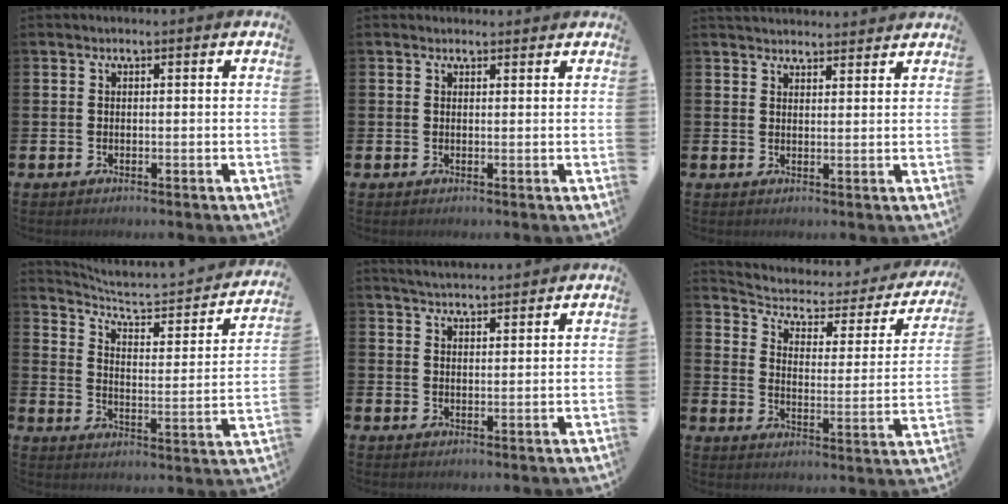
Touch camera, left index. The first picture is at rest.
{"total": 1.0, "force": [1.0, 0.4, 0.1], "torque": [0.007, 0.000, 0.016]}
{"total": 2.9, "force": [2.9, 0.4, -0.1], "torque": [-0.002, -0.014, 0.053]}
{"total": 5.3, "force": [4.6, 1.1, 2.5], "torque": [-0.056, -0.045, 0.063]}
{"total": 3.8, "force": [3.7, 0.1, 0.2], "torque": [-0.008, -0.021, 0.067]}
{"total": 4.2, "force": [3.2, 2.1, 1.6], "torque": [-0.054, -0.028, 0.044]}